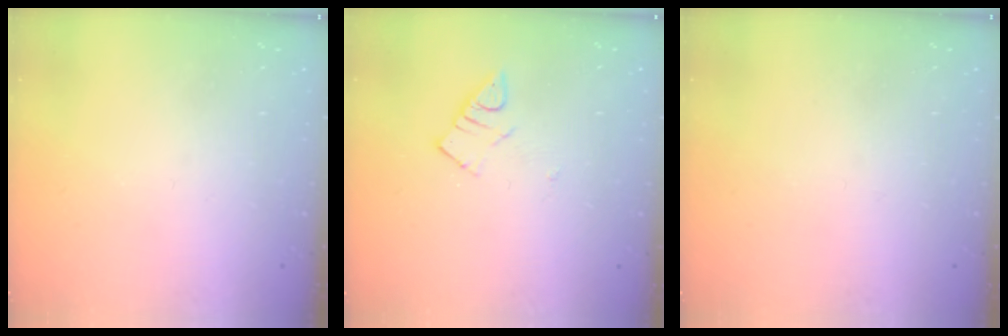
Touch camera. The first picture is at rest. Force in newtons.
{"total": 3.3, "press": 3.3, "slide": 0.2}
{"total": 2.8, "press": 2.8, "slide": 0.4}